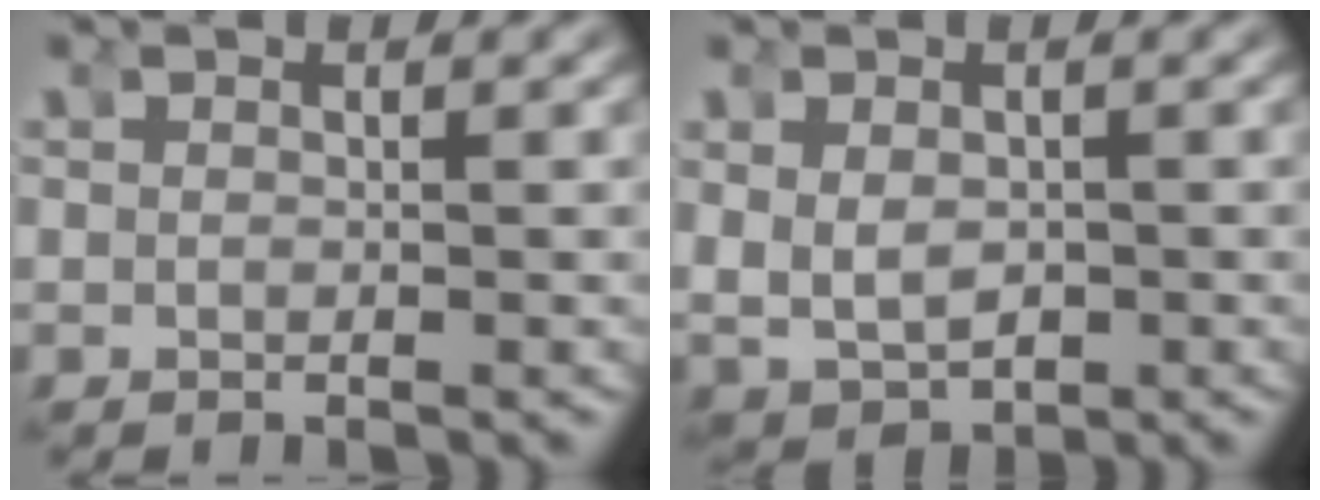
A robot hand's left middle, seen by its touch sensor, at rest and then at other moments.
{"total": 3.6, "force": [-0.3, 3.6, 0.3], "torque": [-0.027, -0.017, 0.001]}